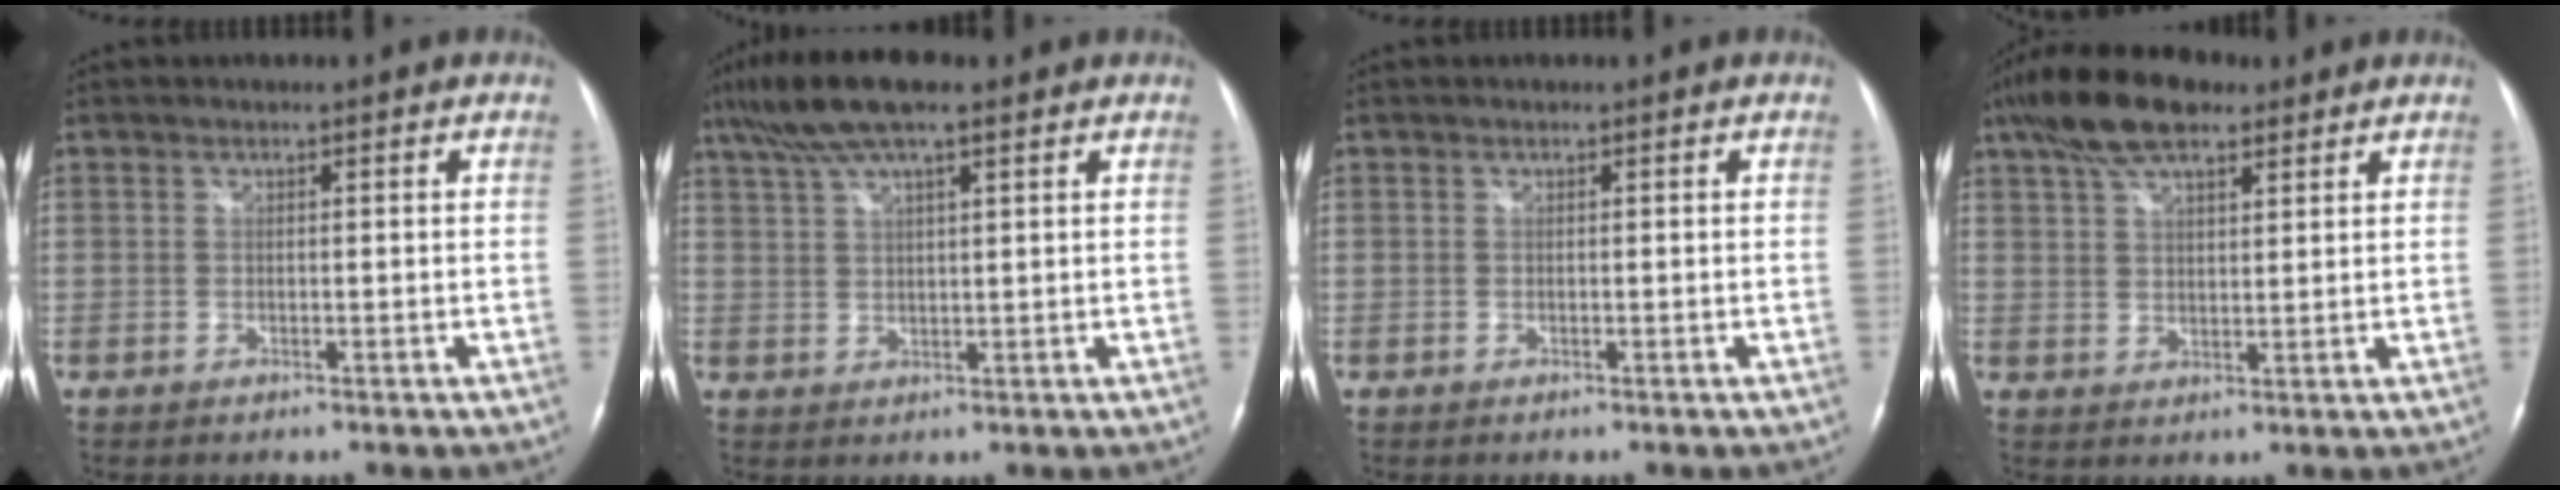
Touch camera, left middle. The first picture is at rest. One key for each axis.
{"total": 9.3, "fx": 6.5, "fy": 1.7, "fz": 6.4, "tx": -0.129, "ty": 0.026, "tz": 0.112}
{"total": 0.0}
{"total": 10.6, "fx": 7.3, "fy": 3.8, "fz": 6.7, "tx": -0.135, "ty": 0.027, "tz": 0.129}